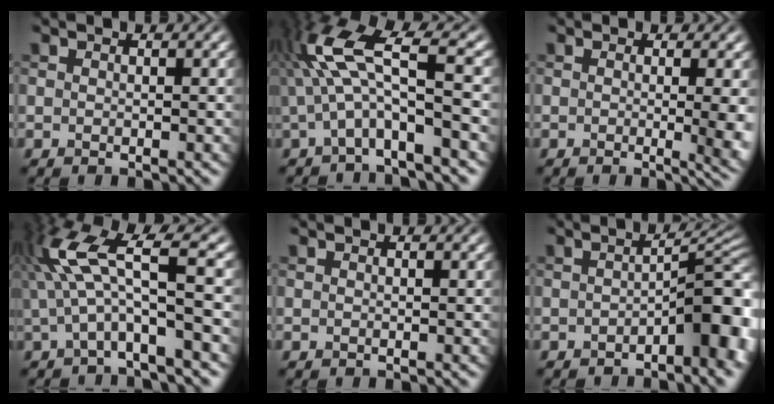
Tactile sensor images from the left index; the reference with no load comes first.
{"total": 7.1, "force": [0.0, 1.5, 7.0], "torque": [-0.146, 0.018, -0.009]}
{"total": 6.1, "force": [-0.3, 2.6, 5.5], "torque": [-0.035, -0.002, -0.006]}
{"total": 7.1, "force": [0.9, 1.3, 6.9], "torque": [-0.147, 0.013, 0.012]}
{"total": 0.0}
{"total": 6.5, "force": [-2.0, 1.9, 5.9], "torque": [-0.076, 0.008, -0.032]}